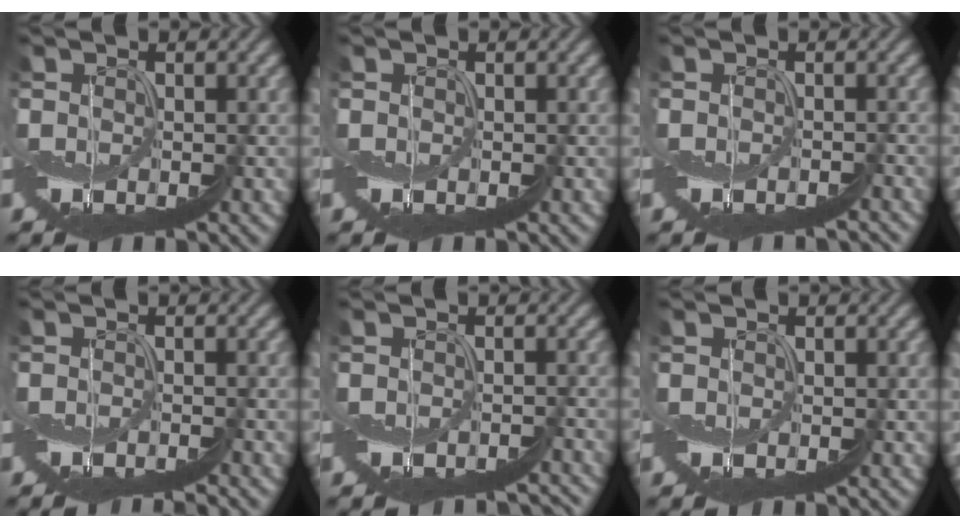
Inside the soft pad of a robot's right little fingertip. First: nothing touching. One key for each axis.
{"total": 0.0}
{"total": 2.3, "fx": -2.1, "fy": 0.9, "fz": 0.5, "tx": 0.002, "ty": 0.015, "tz": -0.024}
{"total": 2.2, "fx": -2.0, "fy": -0.7, "fz": 0.0, "tx": 0.002, "ty": 0.013, "tz": -0.037}
{"total": 4.1, "fx": -3.5, "fy": 1.8, "fz": 1.0, "tx": -0.010, "ty": 0.012, "tz": -0.027}
{"total": 0.0}